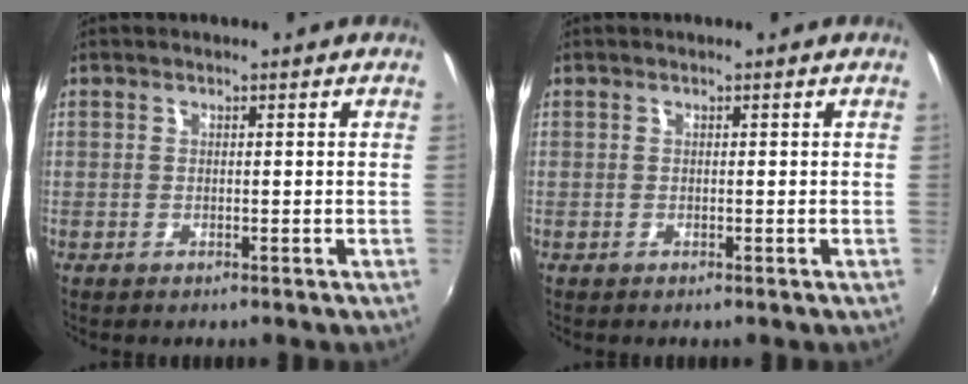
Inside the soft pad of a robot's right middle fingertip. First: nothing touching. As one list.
[{"total": 0.0}]